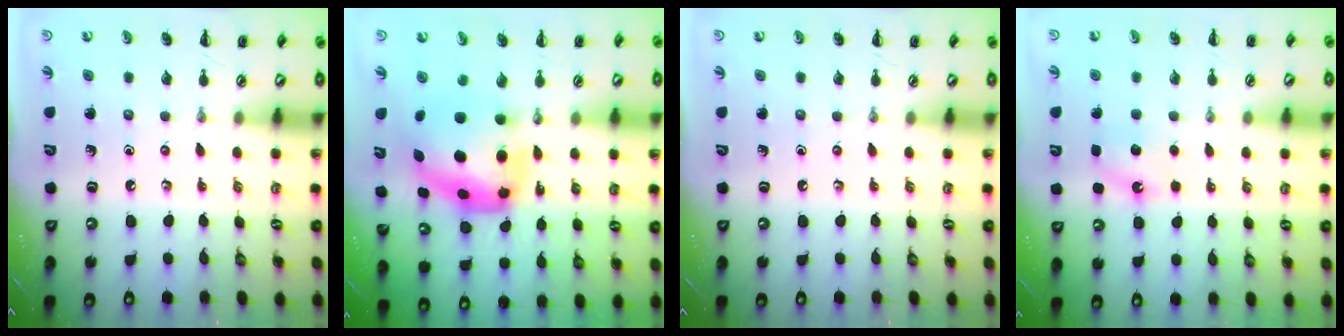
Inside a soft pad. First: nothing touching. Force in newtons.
{"total": 7.9, "press": 7.7, "slide": 1.8}
{"total": 0.0}
{"total": 6.0, "press": 5.7, "slide": 1.8}